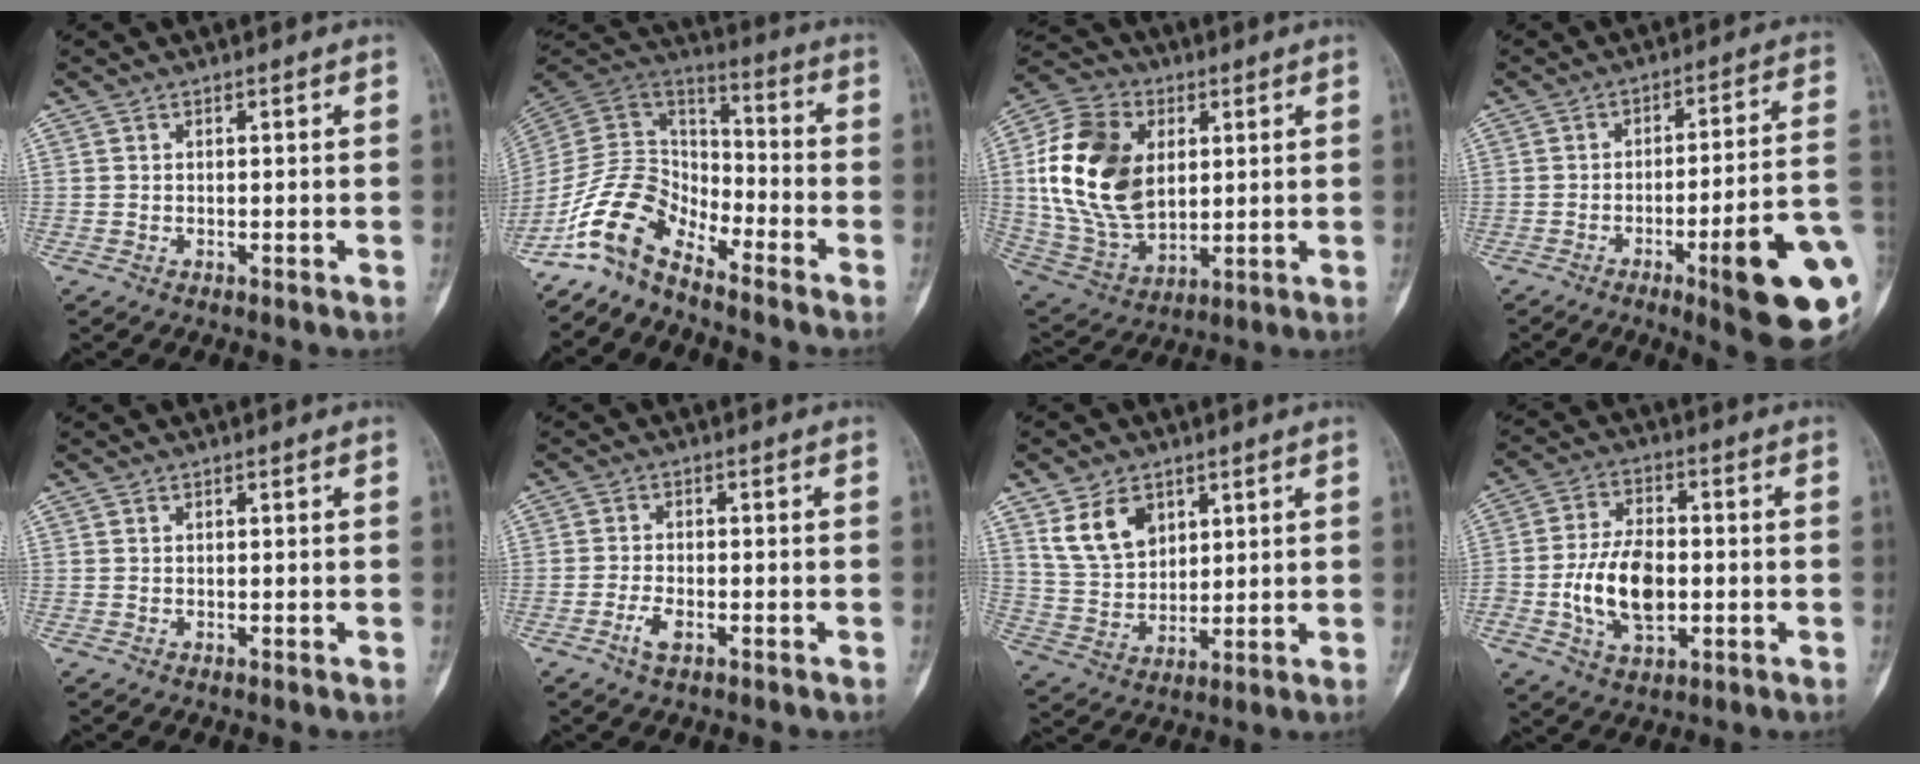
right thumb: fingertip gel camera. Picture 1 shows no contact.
{"total": 11.9, "force": [-9.2, 5.5, 5.2], "torque": [-0.093, 0.094, -0.191]}
{"total": 20.4, "force": [3.5, 13.9, 14.6], "torque": [-0.268, -0.007, 0.071]}
{"total": 18.6, "force": [-6.1, 3.0, 17.3], "torque": [-0.189, 0.021, -0.077]}
{"total": 0.0}
{"total": 3.2, "force": [-1.6, 1.4, 2.4], "torque": [-0.052, 0.009, -0.030]}
{"total": 9.9, "force": [5.1, 6.6, 5.3], "torque": [-0.082, -0.025, 0.110]}
{"total": 12.1, "force": [-1.9, 7.2, 9.6], "torque": [-0.163, 0.012, -0.031]}